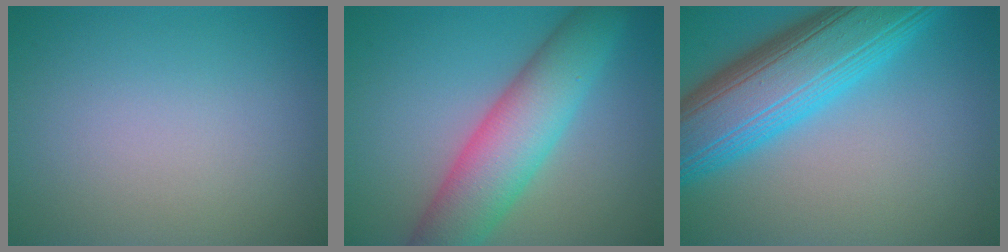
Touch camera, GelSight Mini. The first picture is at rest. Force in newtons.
{"total": 7.8, "press": 7.8, "slide": 0.1}
{"total": 11.5, "press": 11.5, "slide": 0.4}